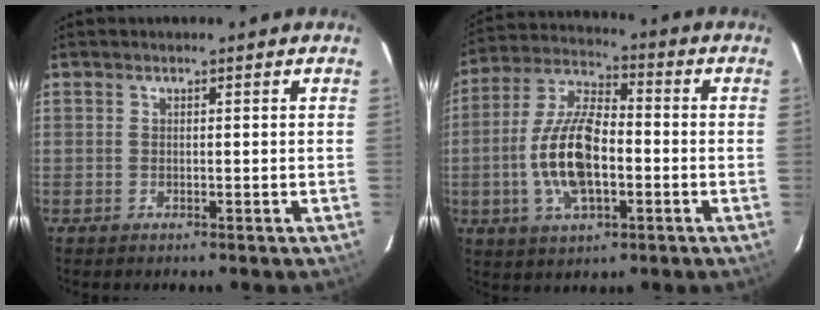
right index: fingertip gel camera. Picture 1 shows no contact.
{"total": 14.0, "force": [-3.0, 6.1, 12.2], "torque": [-0.256, 0.005, -0.055]}